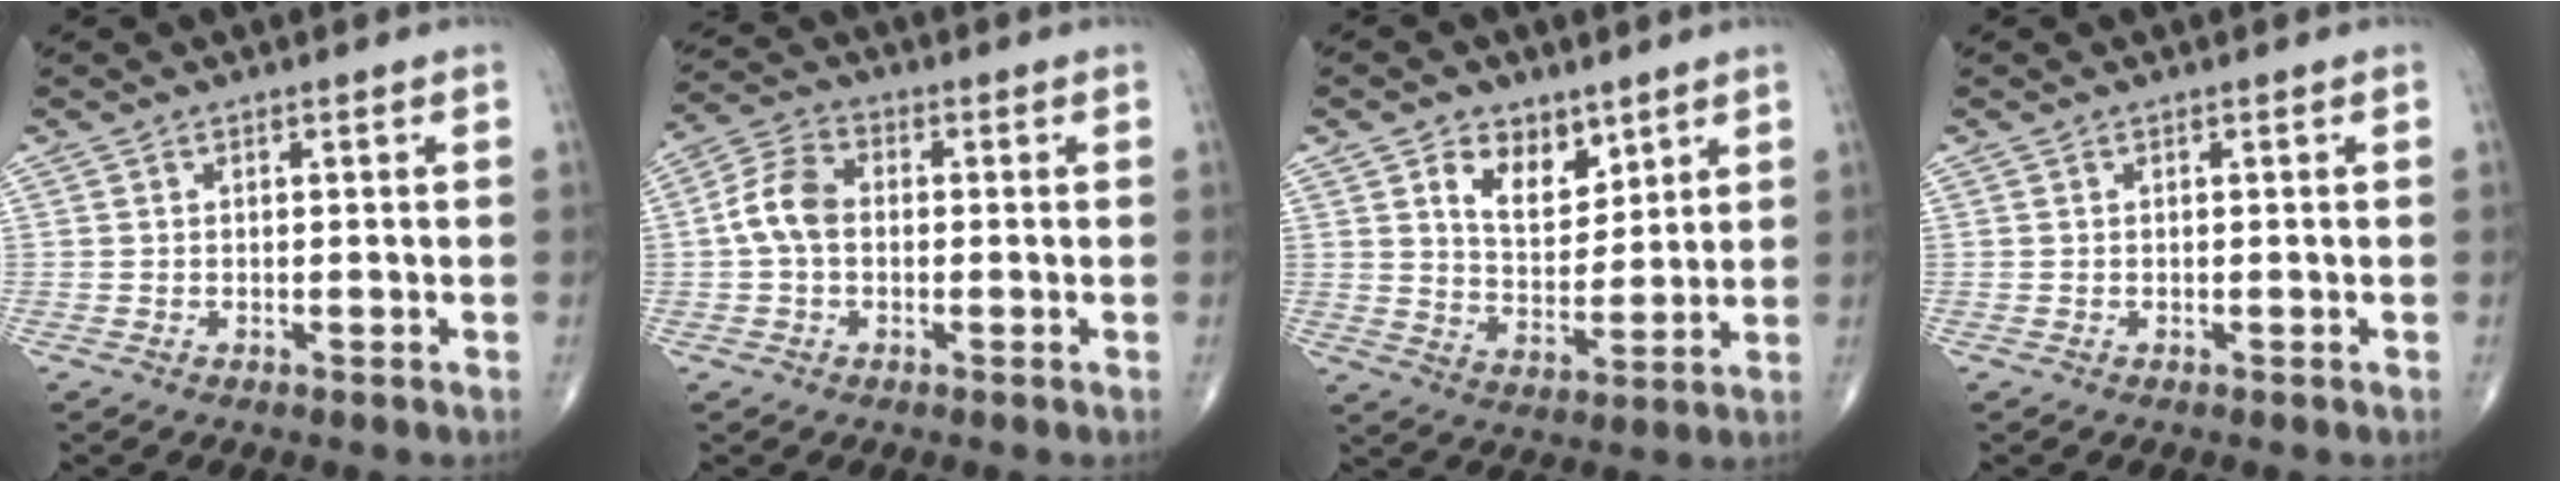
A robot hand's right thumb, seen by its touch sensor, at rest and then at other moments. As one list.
[{"total": 7.2, "force": [-0.2, 4.9, 5.3], "torque": [-0.103, 0.023, -0.014]}, {"total": 9.3, "force": [5.1, 5.7, 5.2], "torque": [-0.060, -0.036, 0.094]}, {"total": 0.0}]